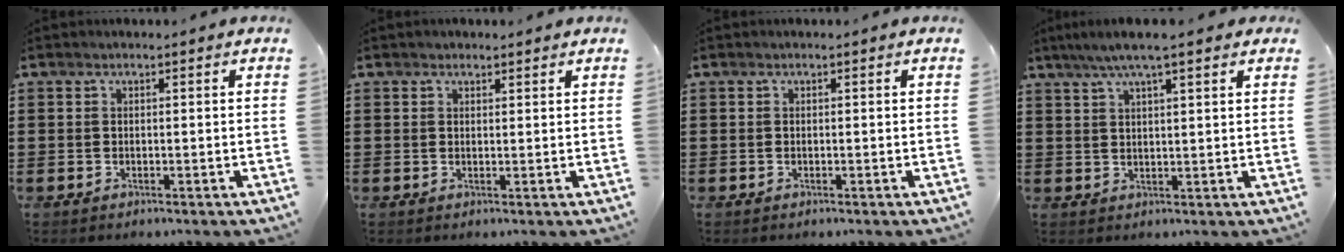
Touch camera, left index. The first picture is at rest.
{"total": 1.0, "force": [0.9, 0.4, 0.2], "torque": [-0.005, 0.002, 0.019]}
{"total": 0.0}
{"total": 5.7, "force": [4.1, 0.6, 4.0], "torque": [-0.085, 0.003, 0.071]}